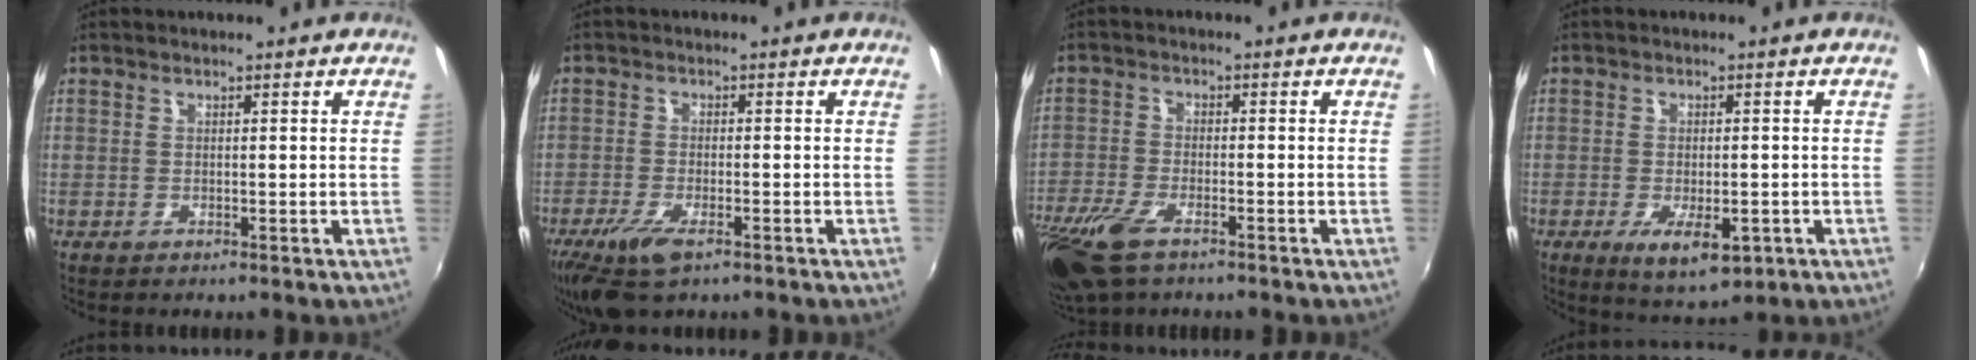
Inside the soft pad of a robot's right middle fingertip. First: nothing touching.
{"total": 7.8, "force": [-4.8, 2.5, 5.5], "torque": [-0.134, -0.027, -0.090]}
{"total": 11.3, "force": [-7.4, 4.4, 7.3], "torque": [-0.183, -0.037, -0.146]}
{"total": 7.5, "force": [-3.0, 3.1, 6.1], "torque": [-0.115, -0.021, -0.041]}